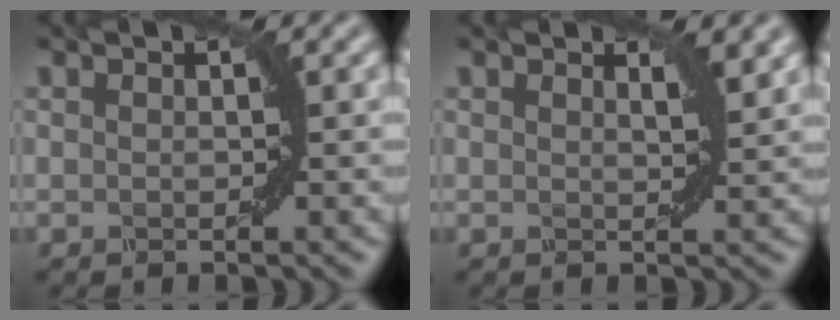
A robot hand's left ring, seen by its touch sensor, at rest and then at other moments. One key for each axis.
{"total": 1.8, "fx": 1.3, "fy": 0.5, "fz": 1.1, "tx": -0.008, "ty": 0.000, "tz": 0.016}